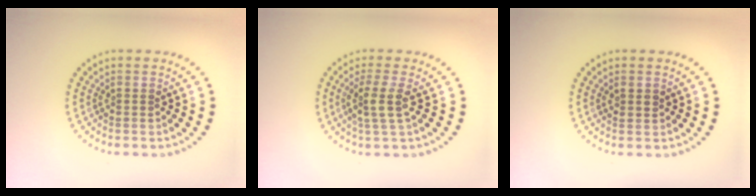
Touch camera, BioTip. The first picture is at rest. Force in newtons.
{"total": 2.6, "press": 2.1, "slide": 1.6}
{"total": 1.0, "press": 1.0, "slide": 0.4}